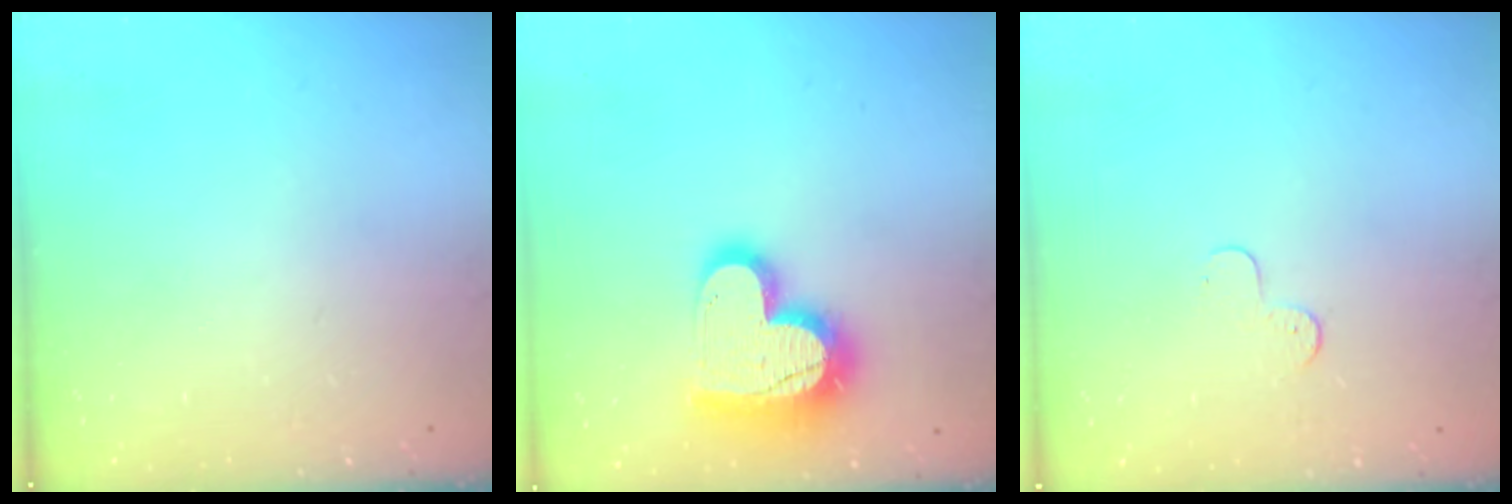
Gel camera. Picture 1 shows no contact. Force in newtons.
{"total": 18.3, "press": 18.2, "slide": 1.2}
{"total": 3.7, "press": 3.7, "slide": 0.4}